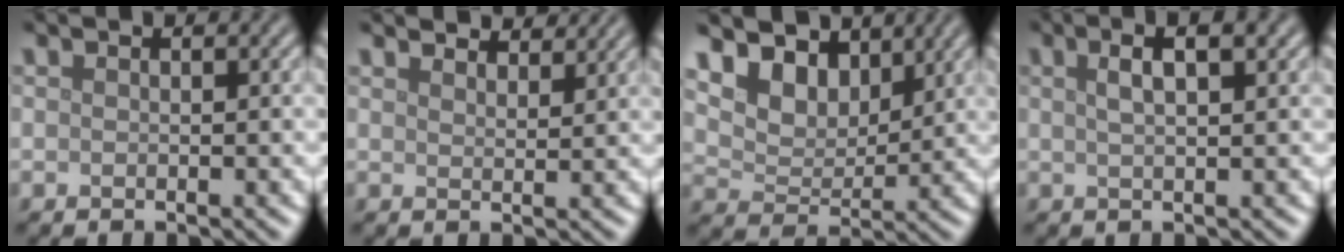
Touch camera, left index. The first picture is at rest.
{"total": 4.7, "force": [4.5, 0.7, 1.2], "torque": [-0.023, 0.003, 0.057]}
{"total": 7.8, "force": [5.5, 4.5, 3.4], "torque": [-0.094, -0.007, 0.098]}
{"total": 3.8, "force": [1.8, 1.3, 3.1], "torque": [-0.034, 0.010, 0.013]}